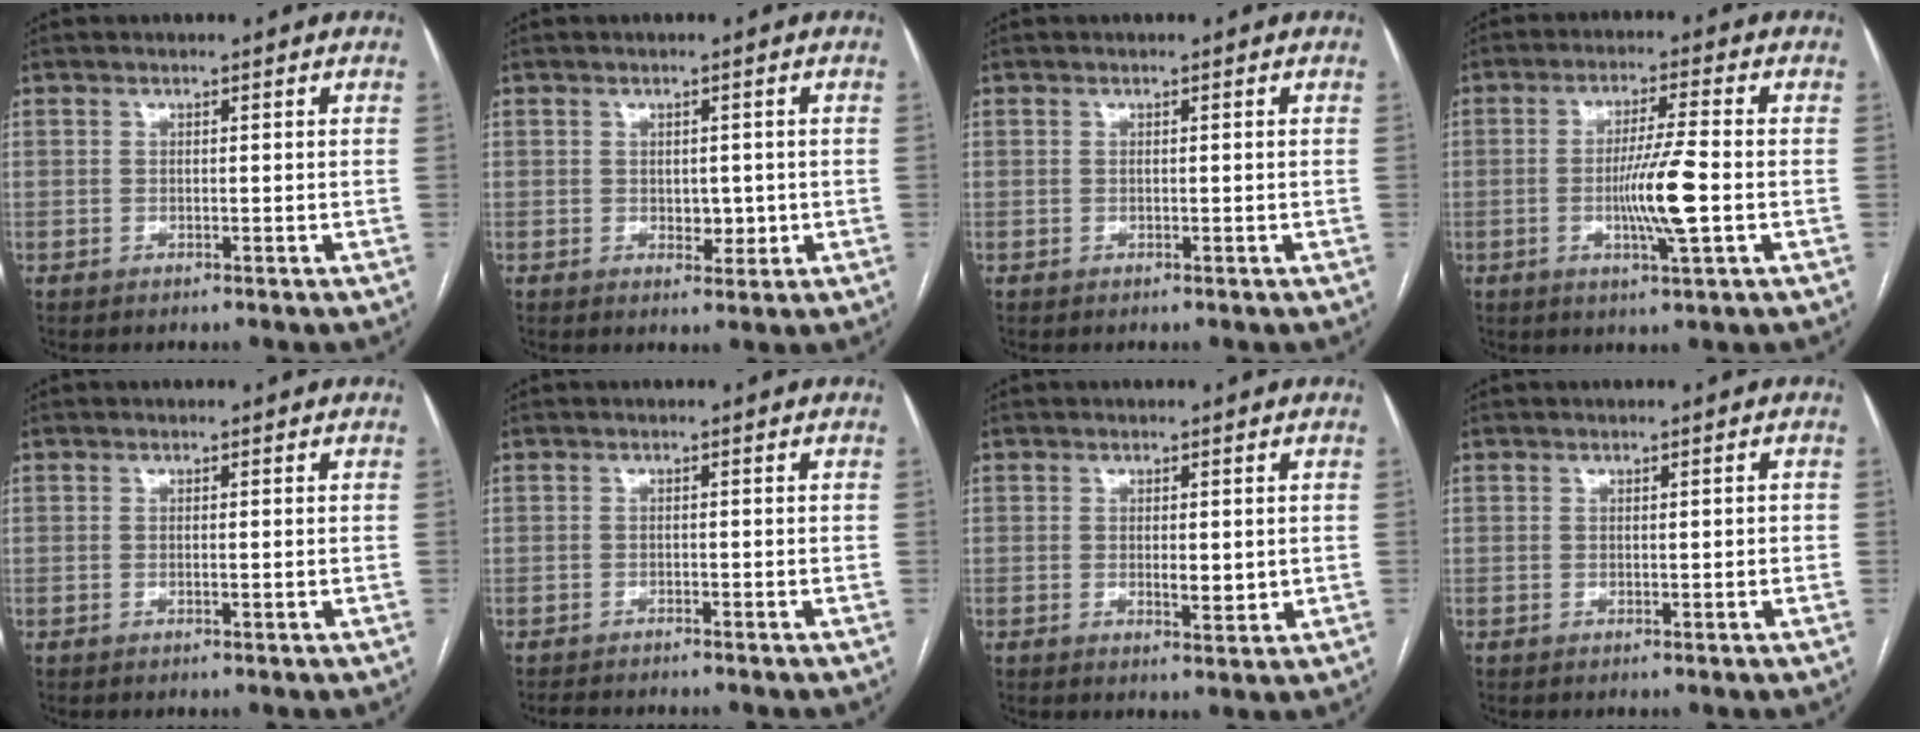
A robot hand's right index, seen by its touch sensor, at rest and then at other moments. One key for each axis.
{"total": 2.5, "fx": -0.1, "fy": 1.7, "fz": 1.8, "tx": -0.022, "ty": -0.002, "tz": 0.005}
{"total": 0.0}
{"total": 8.1, "fx": -1.5, "fy": -0.2, "fz": 7.9, "tx": -0.146, "ty": -0.009, "tz": -0.028}
{"total": 0.5, "fx": -0.1, "fy": 0.0, "fz": 0.5, "tx": -0.011, "ty": -0.001, "tz": -0.001}
{"total": 3.4, "fx": -3.2, "fy": 0.6, "fz": 1.1, "tx": -0.016, "ty": -0.008, "tz": -0.046}
{"total": 3.0, "fx": -0.1, "fy": 1.1, "fz": 2.8, "tx": -0.045, "ty": -0.006, "tz": 0.002}
{"total": 0.8, "fx": 0.0, "fy": 0.2, "fz": 0.8, "tx": -0.009, "ty": 0.001, "tz": 0.002}